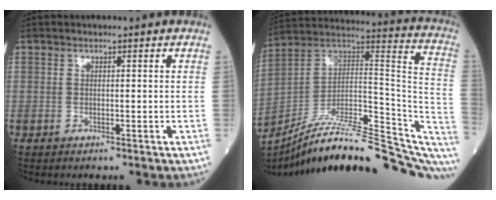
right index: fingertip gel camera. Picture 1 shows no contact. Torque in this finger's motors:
{"motor_torque": [-0.78, -1.36, 0.15, 0.04]}